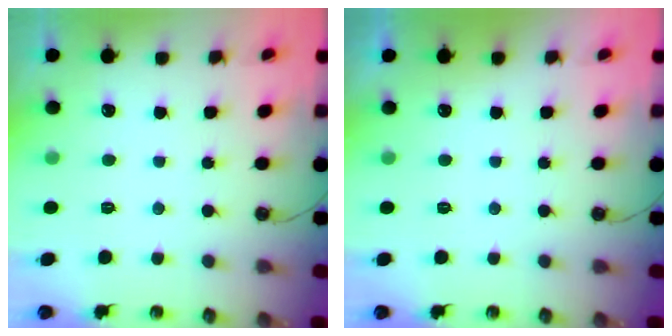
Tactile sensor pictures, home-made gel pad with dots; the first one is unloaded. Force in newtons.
{"total": 0.0}